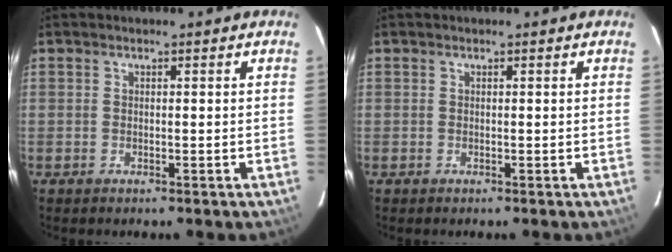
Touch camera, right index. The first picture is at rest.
{"total": 0.0}